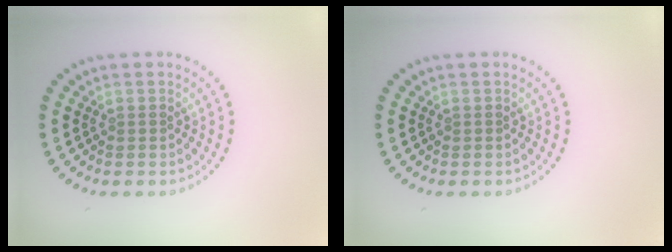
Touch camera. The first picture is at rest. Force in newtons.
{"total": 0.0}